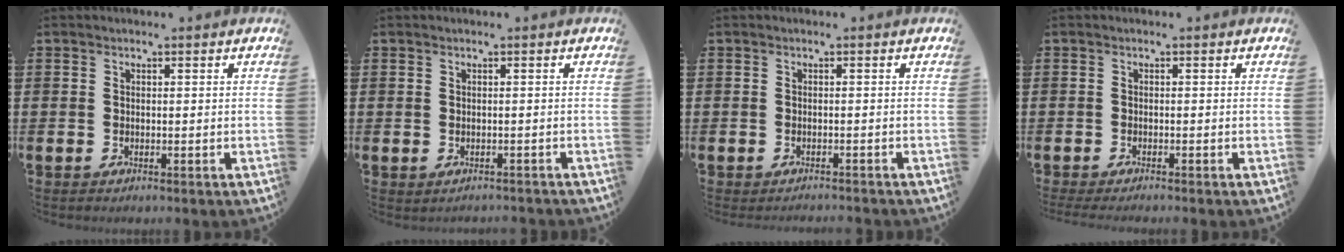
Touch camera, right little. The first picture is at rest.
{"total": 0.0}
{"total": 1.1, "force": [-1.0, -0.2, -0.1], "torque": [0.000, 0.002, -0.022]}
{"total": 0.9, "force": [-0.7, -0.2, 0.6], "torque": [-0.006, 0.003, -0.012]}